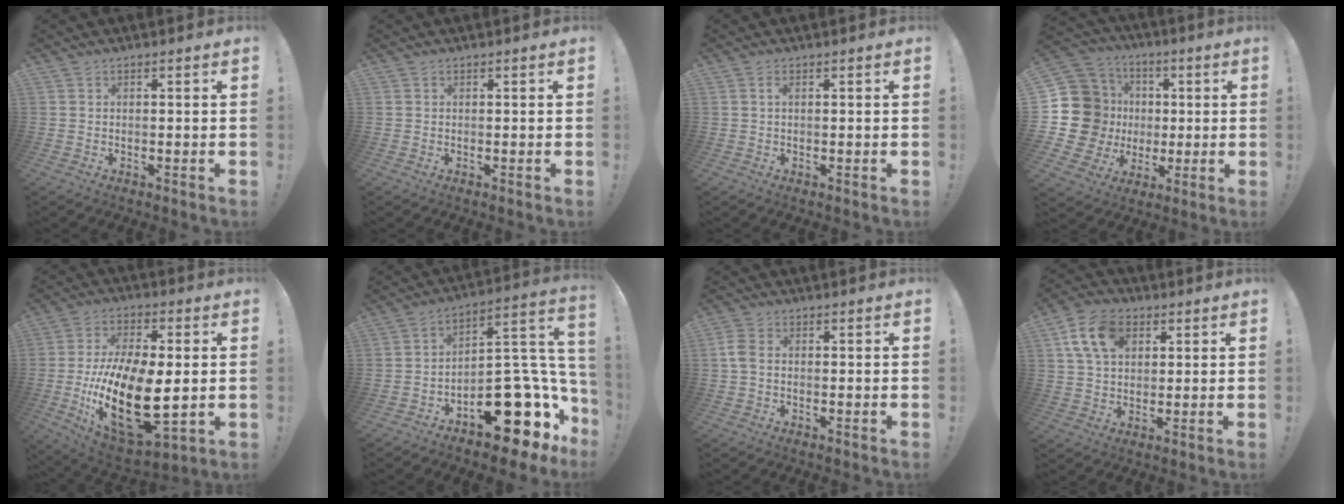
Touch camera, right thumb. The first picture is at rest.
{"total": 0.0}
{"total": 1.0, "force": [0.1, 0.2, 1.0], "torque": [-0.026, 0.004, 0.001]}
{"total": 20.6, "force": [1.4, 18.0, 10.1], "torque": [-0.209, -0.002, 0.068]}
{"total": 26.1, "force": [-3.2, 12.9, 22.4], "torque": [-0.432, -0.003, -0.044]}
{"total": 20.5, "force": [-10.1, 10.0, 14.8], "torque": [-0.153, 0.057, -0.150]}
{"total": 3.9, "force": [0.0, 2.4, 3.0], "torque": [-0.069, 0.005, 0.000]}
{"total": 12.3, "force": [4.5, 8.3, 7.8], "torque": [-0.131, 0.002, 0.088]}